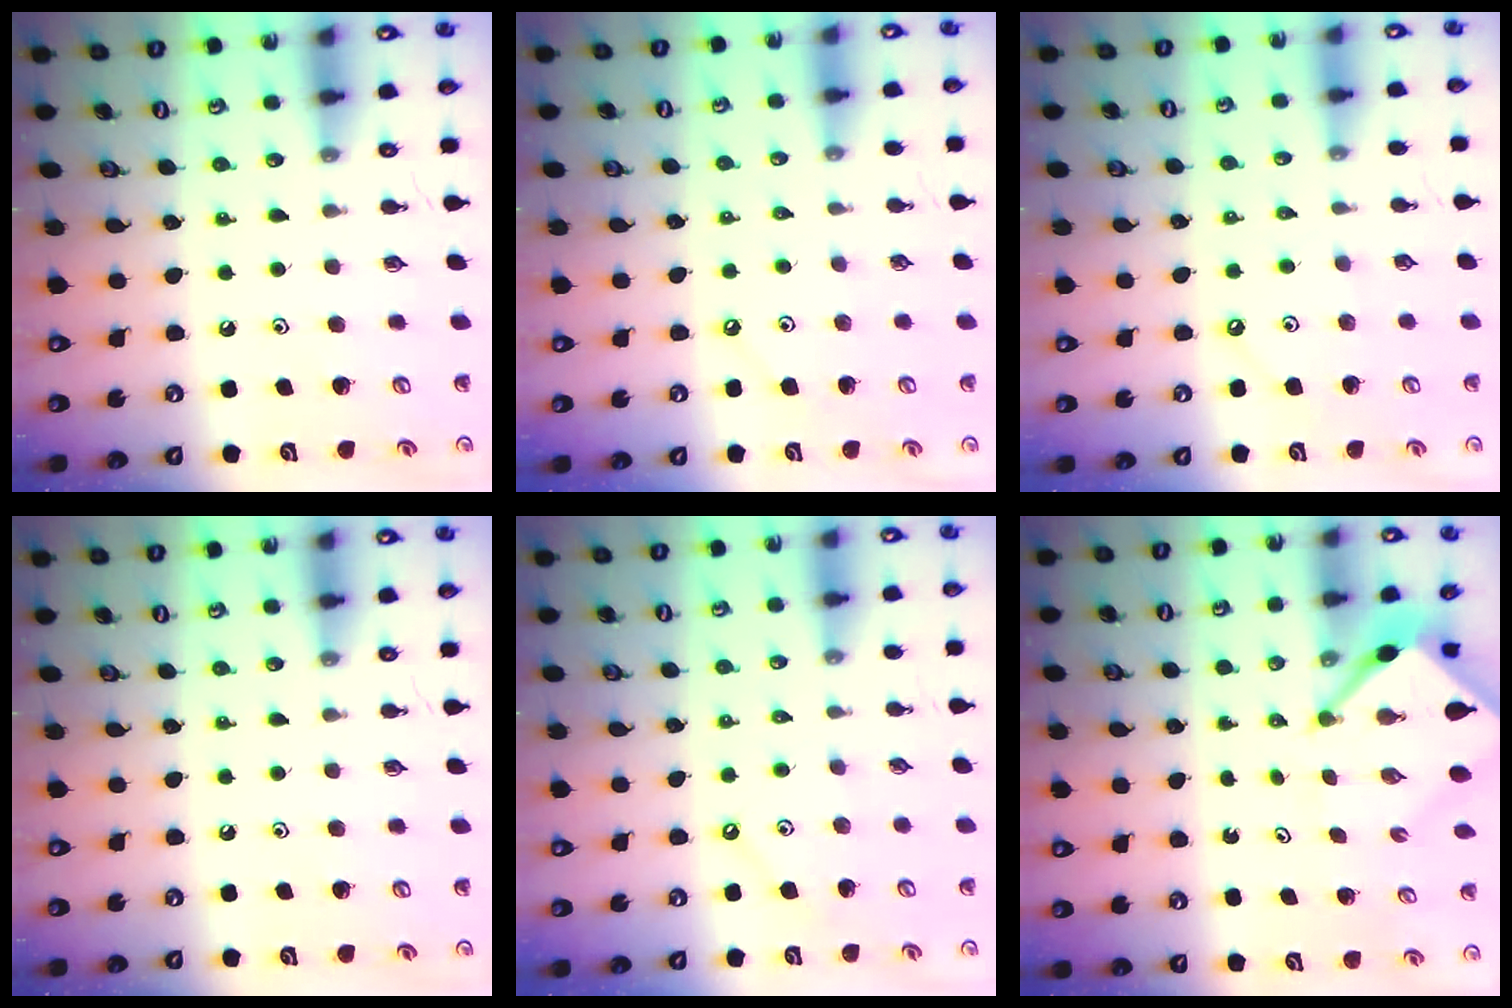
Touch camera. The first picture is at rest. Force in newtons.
{"total": 2.6, "press": 2.6, "slide": 0.4}
{"total": 2.5, "press": 2.5, "slide": 0.5}
{"total": 0.0}
{"total": 1.5, "press": 1.4, "slide": 0.2}
{"total": 4.3, "press": 4.3, "slide": 0.4}